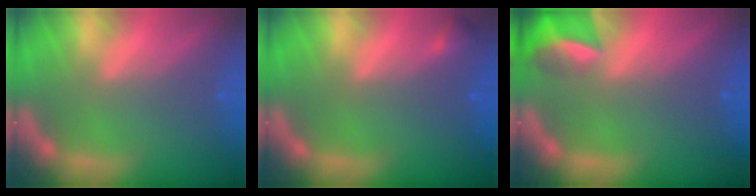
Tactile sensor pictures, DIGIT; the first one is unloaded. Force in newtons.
{"total": 0.9}
{"total": 4.9}